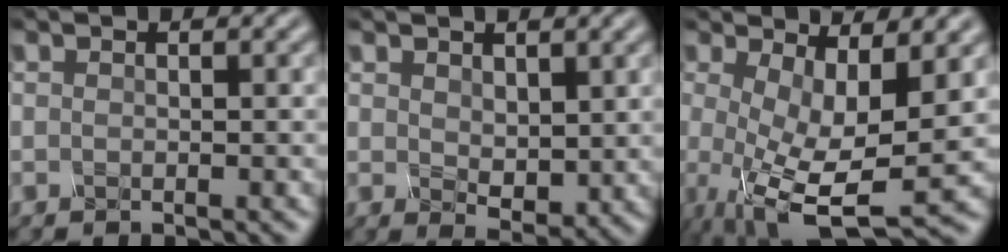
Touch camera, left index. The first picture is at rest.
{"total": 1.7, "force": [1.1, 0.7, 1.0], "torque": [-0.034, -0.005, 0.042]}
{"total": 8.6, "force": [-1.4, 2.7, 8.0], "torque": [-0.159, -0.019, 0.001]}